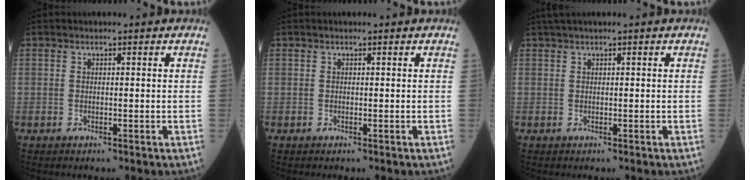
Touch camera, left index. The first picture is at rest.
{"total": 0.0}
{"total": 1.4, "force": [0.9, -0.2, 1.0], "torque": [-0.026, 0.019, 0.022]}